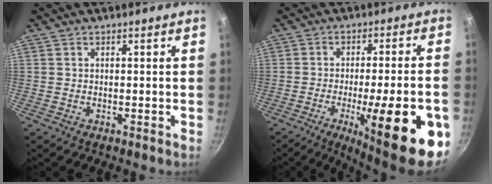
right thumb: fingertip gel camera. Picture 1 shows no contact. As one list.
[{"total": 22.3, "force": [-7.8, 5.8, 20.1], "torque": [-0.233, 0.003, -0.093]}]